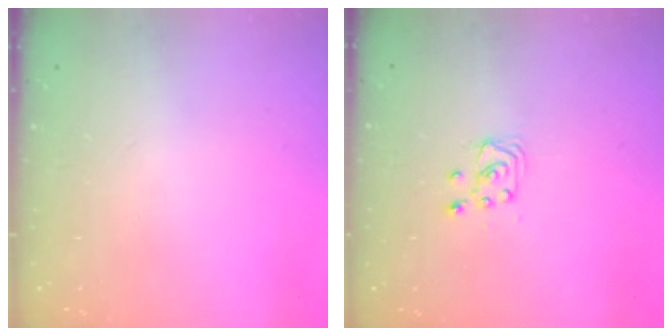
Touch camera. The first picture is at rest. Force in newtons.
{"total": 4.3, "press": 4.3, "slide": 0.3}